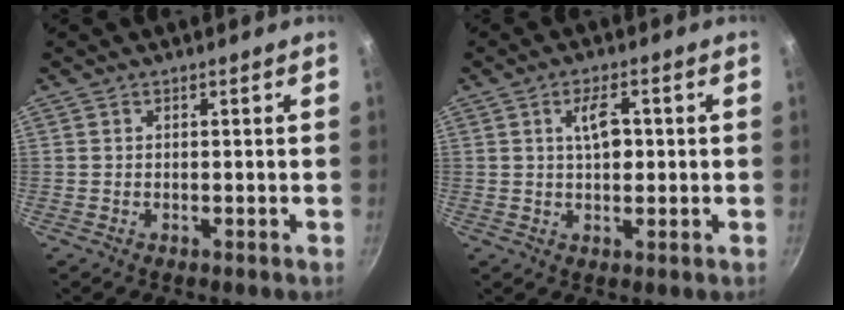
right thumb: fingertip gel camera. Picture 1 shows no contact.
{"total": 5.2, "force": [0.8, 2.5, 4.5], "torque": [-0.063, 0.006, 0.012]}